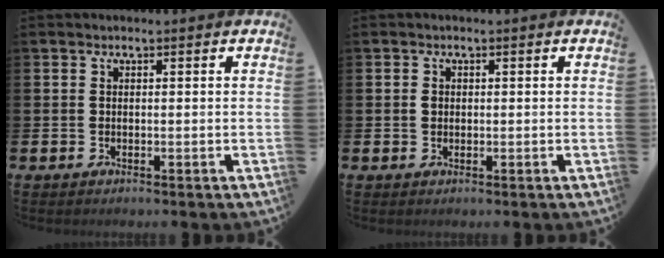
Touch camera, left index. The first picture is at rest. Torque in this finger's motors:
{"motor_torque": [0.33, 0.31, -0.02, -0.01]}